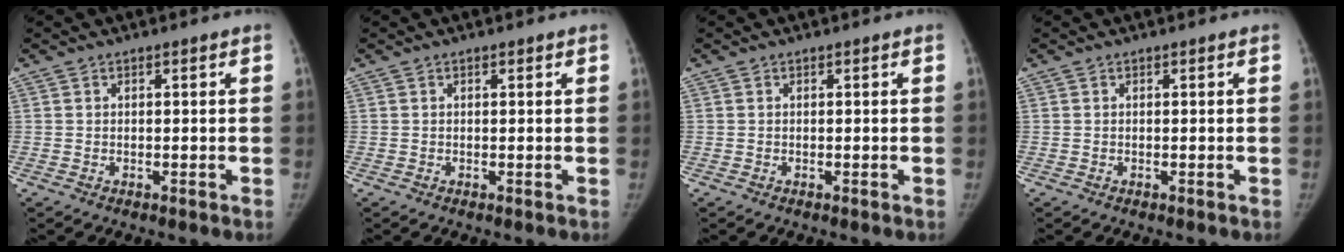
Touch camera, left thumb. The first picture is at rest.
{"total": 0.5, "force": [0.3, 0.2, 0.4], "torque": [-0.007, -0.001, 0.004]}
{"total": 0.0}
{"total": 0.0}